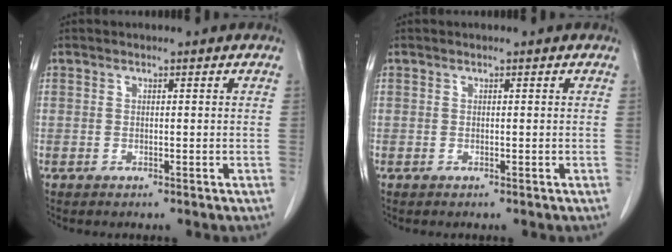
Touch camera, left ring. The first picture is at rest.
{"total": 0.0}